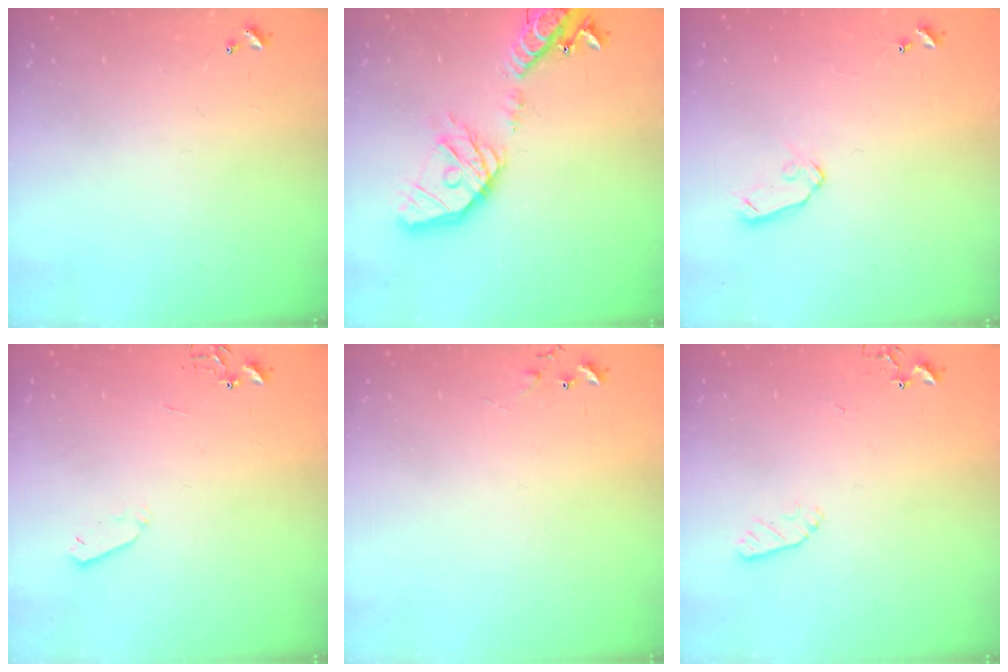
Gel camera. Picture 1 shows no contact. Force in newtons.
{"total": 20.4, "press": 20.1, "slide": 3.3}
{"total": 7.4, "press": 7.4, "slide": 0.8}
{"total": 4.0, "press": 3.9, "slide": 0.8}
{"total": 5.6, "press": 5.6, "slide": 0.6}
{"total": 4.3, "press": 4.3, "slide": 0.5}